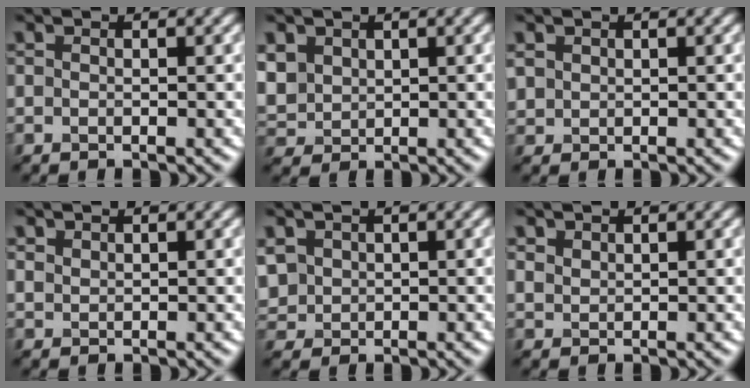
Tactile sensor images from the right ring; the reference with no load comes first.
{"total": 1.9, "force": [1.2, 1.5, -0.1], "torque": [-0.022, 0.004, 0.042]}
{"total": 0.9, "force": [0.5, 0.1, -0.8], "torque": [0.008, 0.009, 0.025]}
{"total": 1.1, "force": [0.7, -0.3, -0.8], "torque": [0.009, 0.006, 0.026]}
{"total": 1.4, "force": [0.6, 1.1, -0.6], "torque": [-0.005, 0.005, 0.032]}
{"total": 1.3, "force": [1.0, -0.1, -0.8], "torque": [0.009, 0.003, 0.032]}